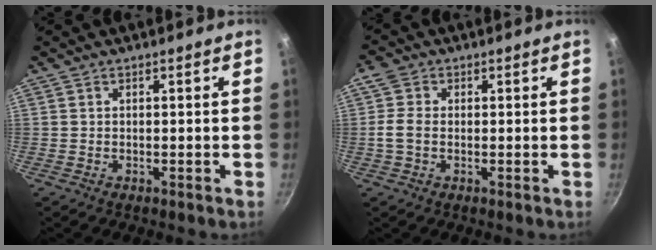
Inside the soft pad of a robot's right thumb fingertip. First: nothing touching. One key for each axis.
{"total": 3.8, "fx": -0.3, "fy": 2.8, "fz": 2.6, "tx": -0.051, "ty": 0.006, "tz": -0.013}